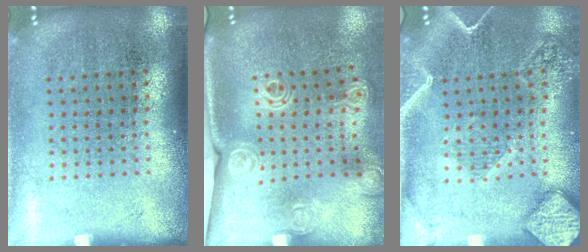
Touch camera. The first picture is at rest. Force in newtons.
{"total": 2.0, "press": 1.6, "slide": 1.3}
{"total": 2.6, "press": 2.2, "slide": 1.3}